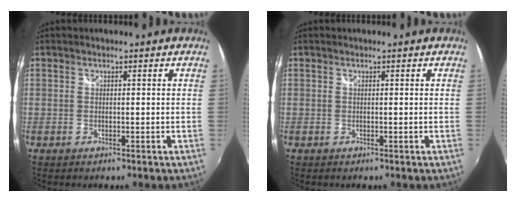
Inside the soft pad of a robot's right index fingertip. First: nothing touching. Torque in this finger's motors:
{"motor_torque": [0.00, 0.00, 0.00, 0.00]}